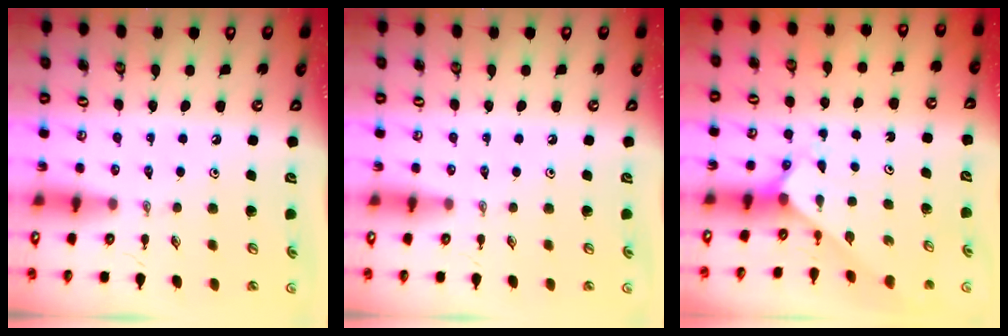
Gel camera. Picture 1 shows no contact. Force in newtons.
{"total": 0.0}
{"total": 1.9, "press": 1.9, "slide": 0.1}